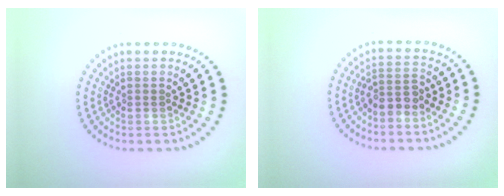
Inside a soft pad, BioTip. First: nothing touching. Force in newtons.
{"total": 2.0, "press": 1.6, "slide": 1.2}